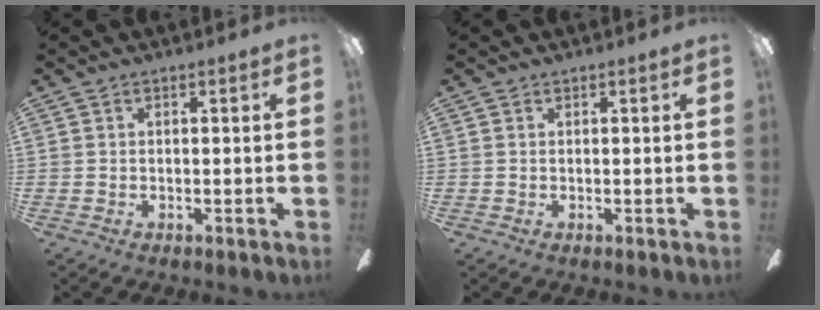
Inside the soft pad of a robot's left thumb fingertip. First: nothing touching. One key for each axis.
{"total": 0.0}